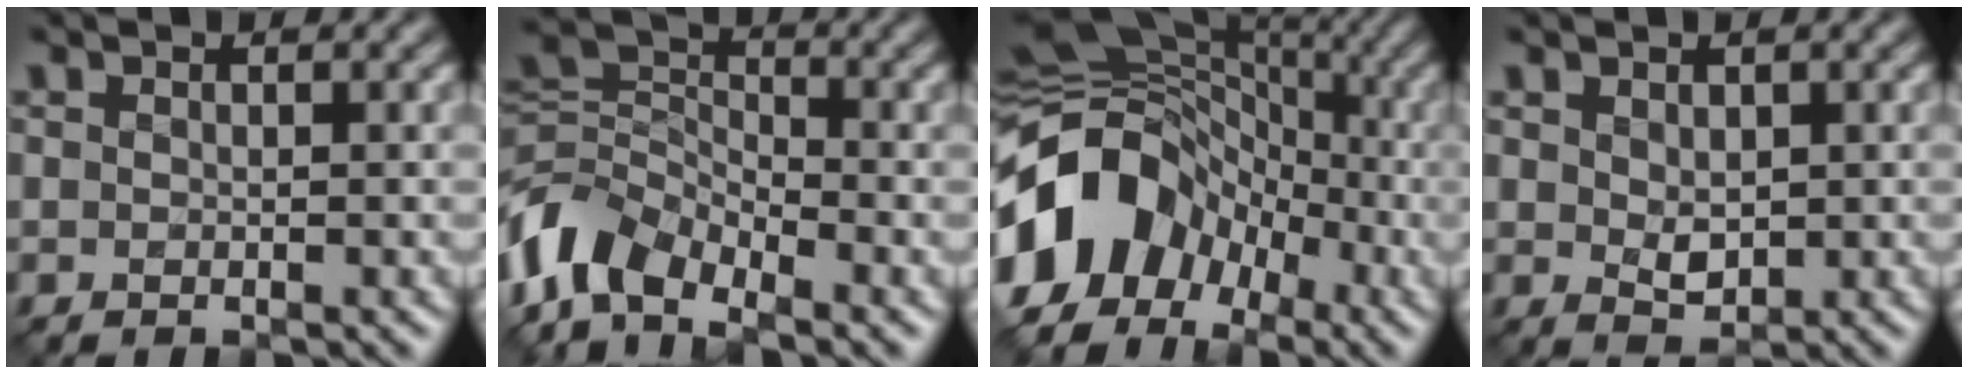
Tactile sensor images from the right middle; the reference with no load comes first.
{"total": 7.7, "force": [-4.9, 4.1, 4.2], "torque": [-0.086, 0.001, -0.113]}
{"total": 13.1, "force": [-4.7, 9.7, 7.5], "torque": [-0.136, -0.001, -0.101]}
{"total": 2.0, "force": [0.3, 1.4, 1.4], "torque": [-0.025, -0.006, 0.012]}